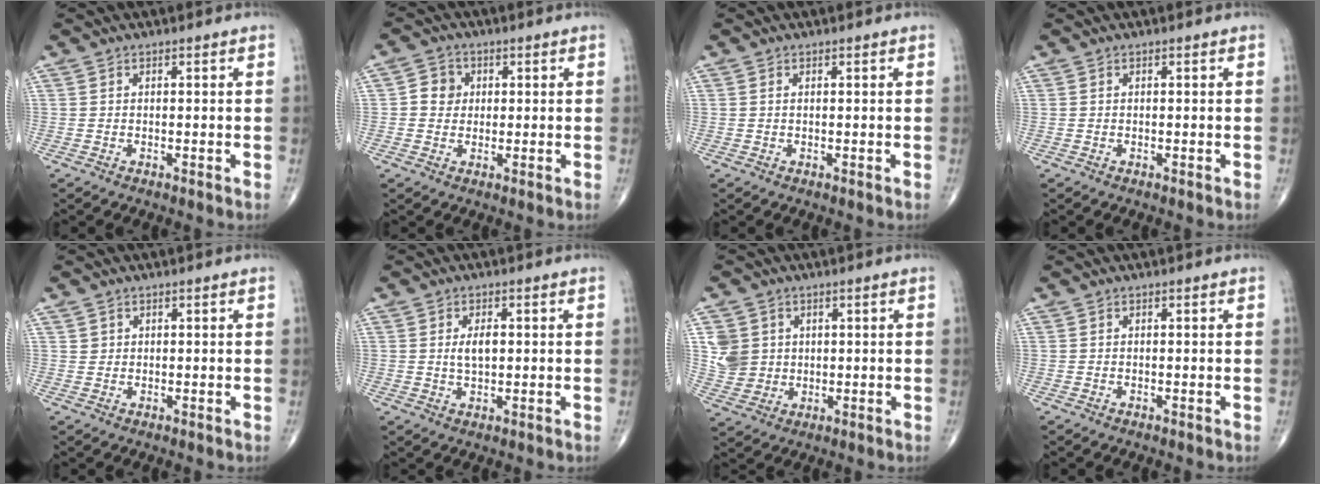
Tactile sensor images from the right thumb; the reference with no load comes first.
{"total": 4.1, "force": [0.5, 3.8, 1.4], "torque": [-0.002, 0.005, 0.003]}
{"total": 0.0}
{"total": 0.0}
{"total": 1.2, "force": [0.5, 1.0, 0.1], "torque": [0.010, -0.001, 0.006]}
{"total": 3.6, "force": [0.4, 1.9, 3.0], "torque": [-0.047, -0.003, 0.008]}
{"total": 6.7, "force": [1.6, 6.1, 2.3], "torque": [-0.023, -0.004, 0.039]}
{"total": 0.0}